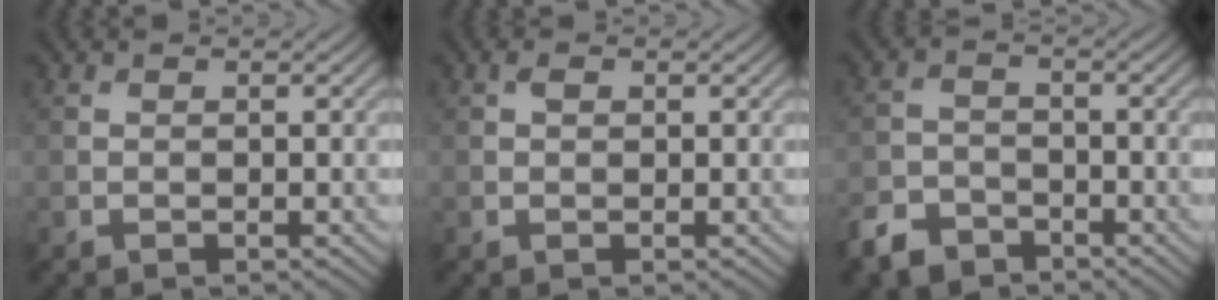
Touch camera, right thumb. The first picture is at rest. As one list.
[{"total": 0.8, "force": [0.3, 0.5, 0.5], "torque": [-0.011, 0.000, 0.005]}, {"total": 4.7, "force": [-3.7, 2.4, 1.5], "torque": [-0.033, -0.005, -0.079]}]